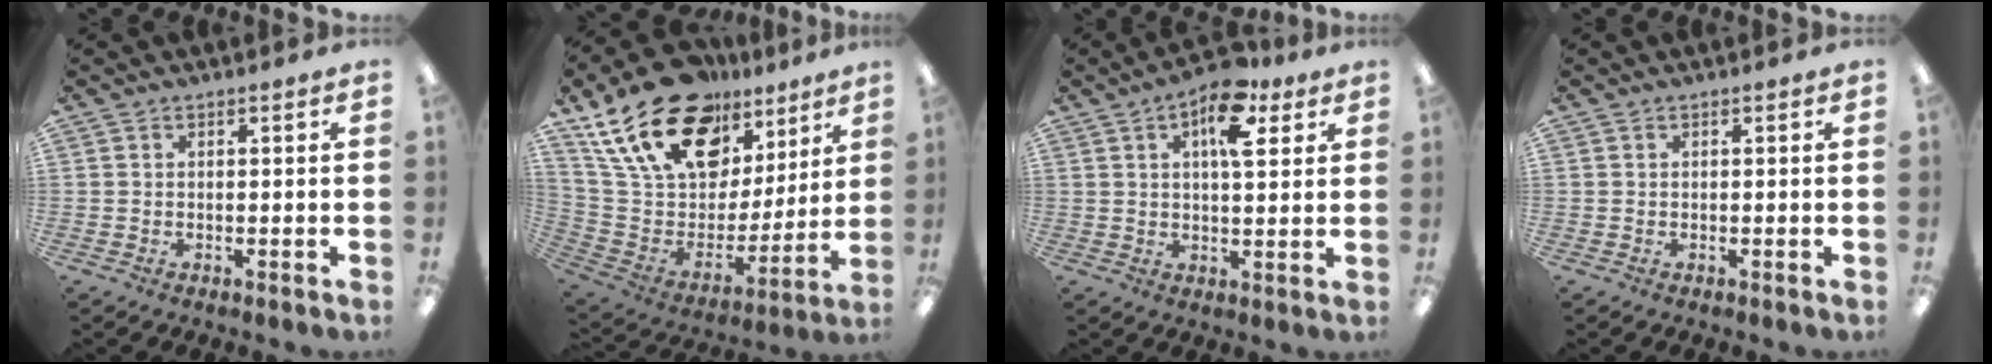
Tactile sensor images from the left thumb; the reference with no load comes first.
{"total": 23.1, "force": [15.2, 12.8, 11.9], "torque": [-0.215, -0.088, 0.280]}
{"total": 11.8, "force": [5.8, 5.4, 8.7], "torque": [-0.121, -0.019, 0.095]}
{"total": 0.0}